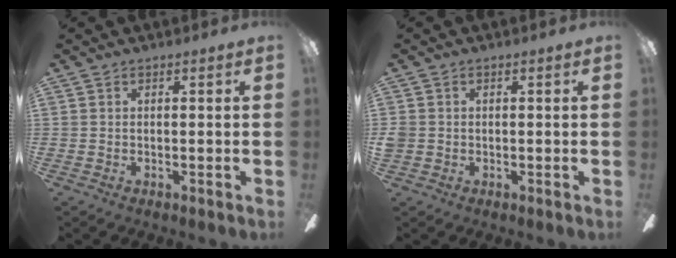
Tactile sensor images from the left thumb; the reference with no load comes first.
{"total": 1.8, "force": [-0.1, 1.7, 0.6], "torque": [-0.011, 0.004, -0.003]}